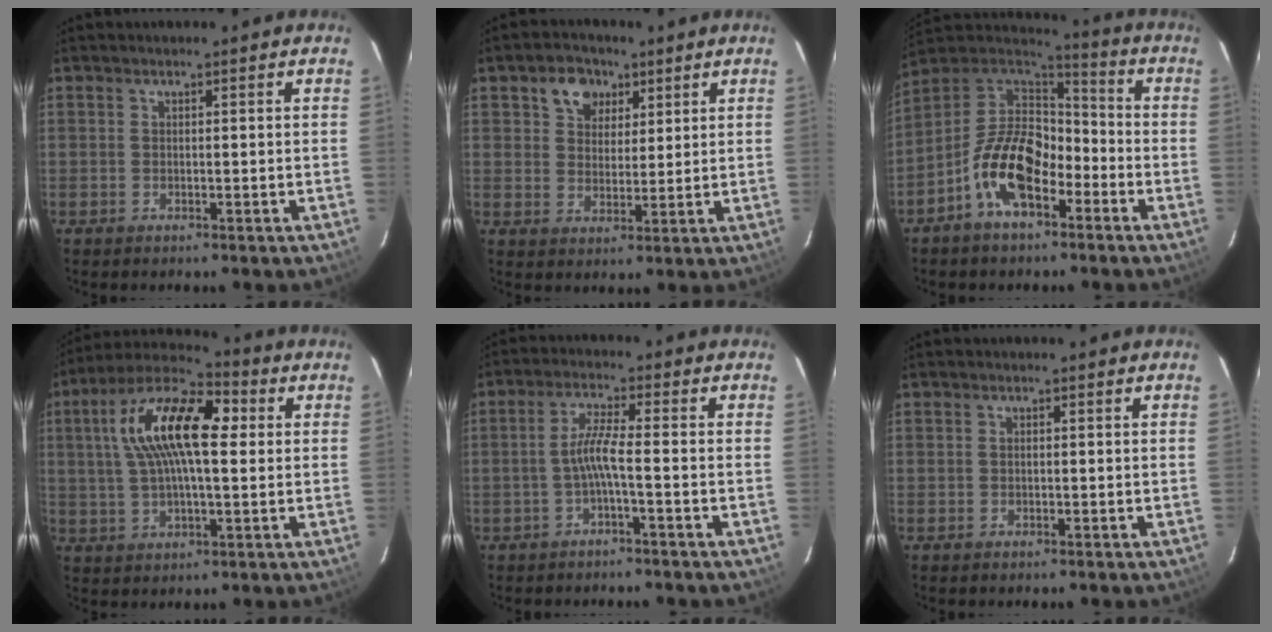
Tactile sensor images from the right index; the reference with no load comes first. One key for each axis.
{"total": 6.7, "fx": 3.4, "fy": 5.1, "fz": 2.7, "tx": -0.045, "ty": 0.017, "tz": 0.060}
{"total": 14.1, "fx": -6.3, "fy": 7.8, "fz": 9.9, "tx": -0.189, "ty": 0.017, "tz": -0.116}
{"total": 16.7, "fx": 3.5, "fy": 6.4, "fz": 15.0, "tx": -0.280, "ty": 0.030, "tz": 0.049}
{"total": 3.9, "fx": -1.6, "fy": -0.4, "fz": 3.6, "tx": -0.080, "ty": 0.008, "tz": -0.030}
{"total": 0.0}